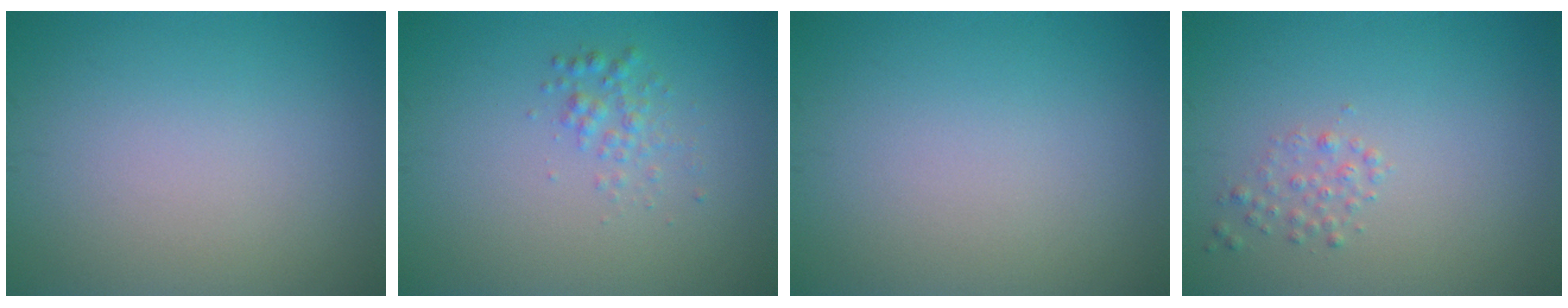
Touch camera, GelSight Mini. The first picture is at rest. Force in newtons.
{"total": 1.5, "press": 1.5, "slide": 0.1}
{"total": 0.0}
{"total": 1.1, "press": 1.1, "slide": 0.0}